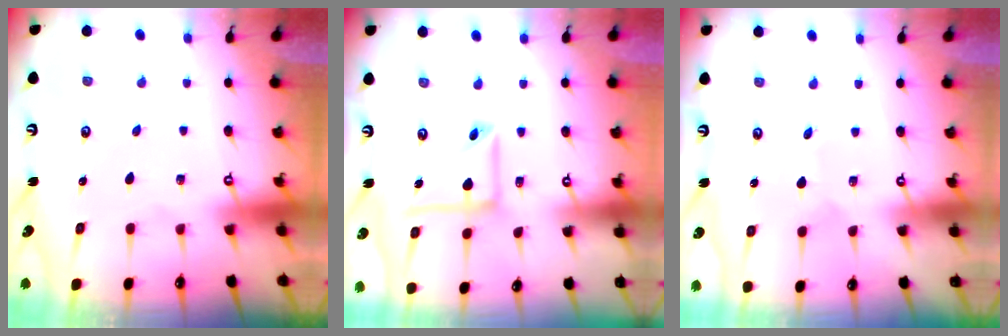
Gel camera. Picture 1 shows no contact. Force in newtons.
{"total": 11.2, "press": 11.1, "slide": 1.0}
{"total": 1.5, "press": 1.4, "slide": 0.1}